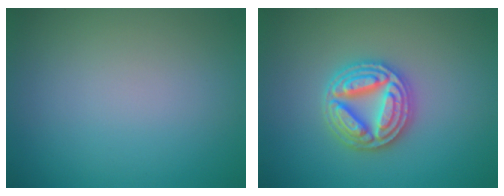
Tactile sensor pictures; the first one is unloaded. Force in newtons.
{"total": 4.9, "press": 4.9, "slide": 0.8}